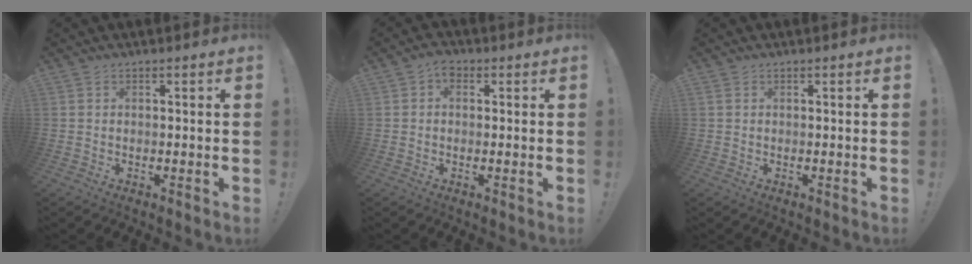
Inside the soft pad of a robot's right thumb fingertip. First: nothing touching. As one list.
[{"total": 3.2, "force": [0.7, 2.2, 2.3], "torque": [-0.028, 0.000, 0.010]}, {"total": 0.0}]